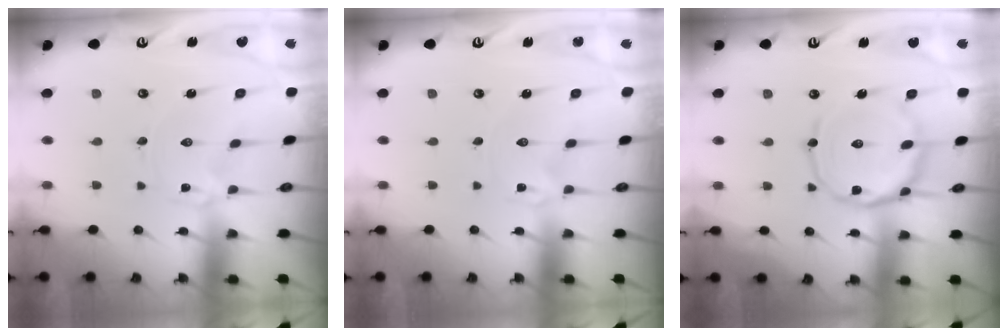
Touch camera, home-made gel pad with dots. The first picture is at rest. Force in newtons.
{"total": 0.0}
{"total": 13.4, "press": 13.4, "slide": 0.9}